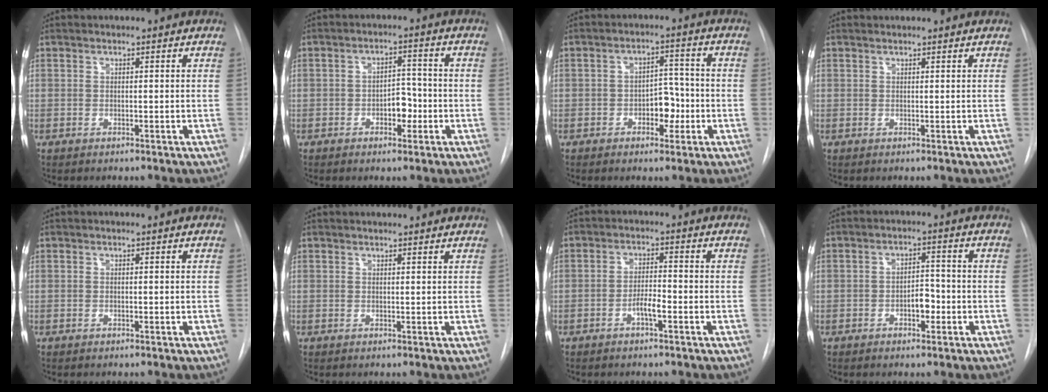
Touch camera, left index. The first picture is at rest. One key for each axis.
{"total": 4.0, "fx": -1.5, "fy": 2.2, "fz": 3.0, "tx": -0.037, "ty": 0.009, "tz": -0.023}
{"total": 4.8, "fx": -1.7, "fy": 2.8, "fz": 3.5, "tx": -0.044, "ty": 0.012, "tz": -0.025}
{"total": 2.0, "fx": 2.0, "fy": 0.1, "fz": 0.4, "tx": -0.010, "ty": 0.018, "tz": 0.025}
{"total": 0.0}
{"total": 3.9, "fx": 3.7, "fy": 0.4, "fz": 1.0, "tx": -0.014, "ty": 0.021, "tz": 0.042}
{"total": 2.9, "fx": -1.5, "fy": 0.5, "fz": 2.4, "tx": -0.041, "ty": 0.003, "tz": -0.027}
{"total": 3.3, "fx": -1.3, "fy": 1.6, "fz": 2.5, "tx": -0.033, "ty": 0.007, "tz": -0.020}